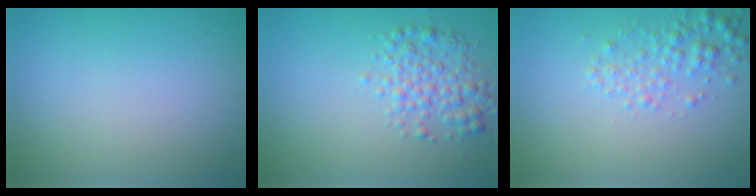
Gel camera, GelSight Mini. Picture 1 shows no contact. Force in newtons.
{"total": 2.9, "press": 2.9, "slide": 0.1}
{"total": 2.5, "press": 2.5, "slide": 0.1}